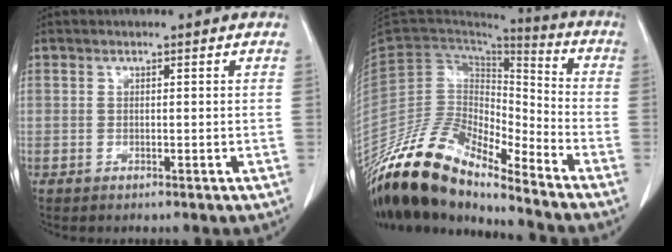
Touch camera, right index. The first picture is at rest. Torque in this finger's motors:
{"motor_torque": [-0.06, -0.05, -0.10, -0.15]}